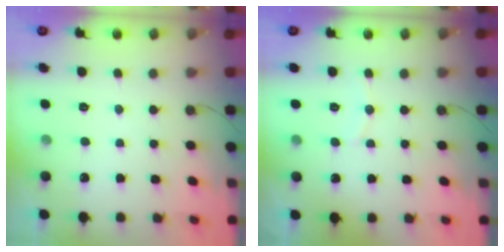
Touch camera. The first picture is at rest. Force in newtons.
{"total": 4.4, "press": 4.3, "slide": 0.9}